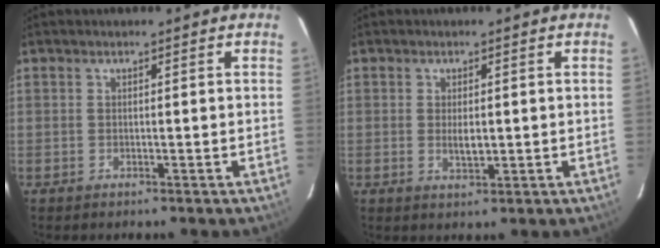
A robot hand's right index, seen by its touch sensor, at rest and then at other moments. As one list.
[{"total": 2.7, "force": [0.0, 1.3, 2.4], "torque": [-0.043, -0.007, 0.002]}]